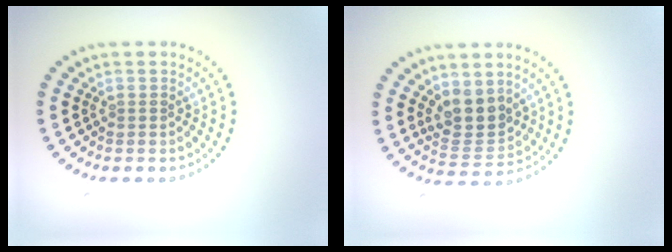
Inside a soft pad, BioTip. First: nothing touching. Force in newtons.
{"total": 3.7, "press": 3.3, "slide": 1.7}